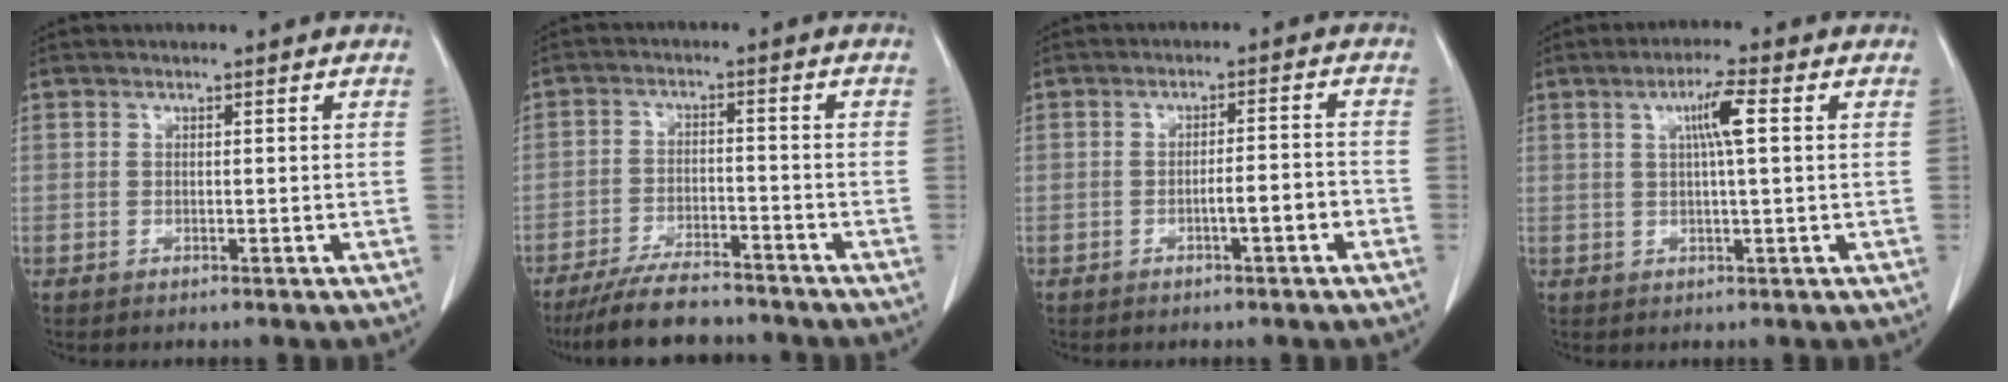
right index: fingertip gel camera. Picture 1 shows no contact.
{"total": 10.5, "force": [-9.2, 2.3, 4.4], "torque": [-0.074, -0.011, -0.149]}
{"total": 3.9, "force": [-1.8, 0.3, 3.5], "torque": [-0.051, 0.007, -0.028]}
{"total": 4.9, "force": [1.4, 0.2, 4.7], "torque": [-0.083, 0.006, 0.023]}